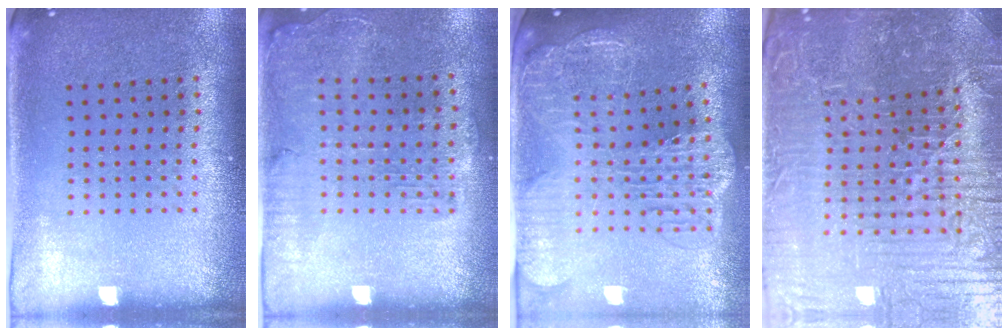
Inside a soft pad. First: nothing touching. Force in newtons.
{"total": 1.6, "press": 1.5, "slide": 0.5}
{"total": 3.3, "press": 2.7, "slide": 1.9}
{"total": 6.2, "press": 5.8, "slide": 2.1}